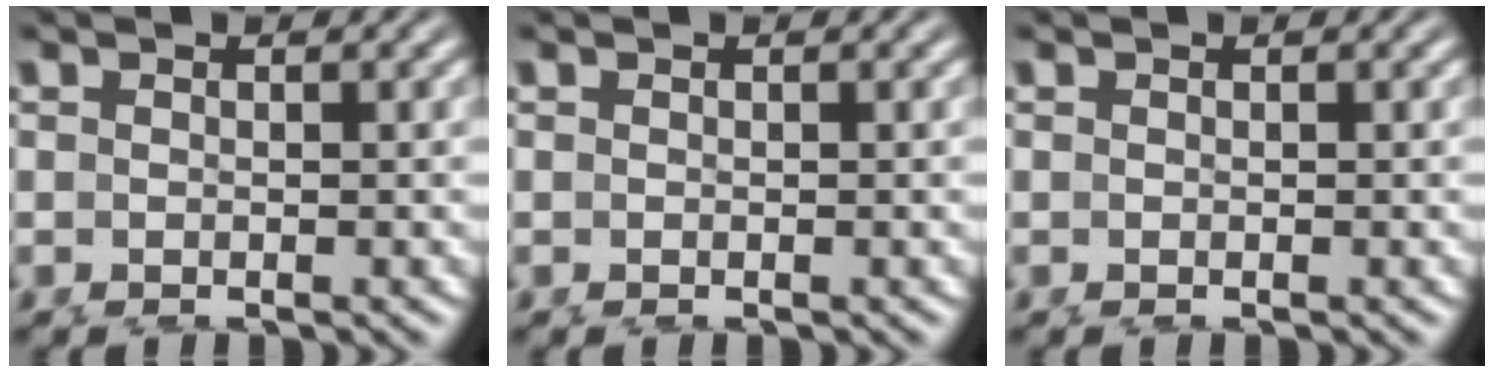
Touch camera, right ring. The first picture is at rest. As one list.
[{"total": 0.0}, {"total": 0.0}]